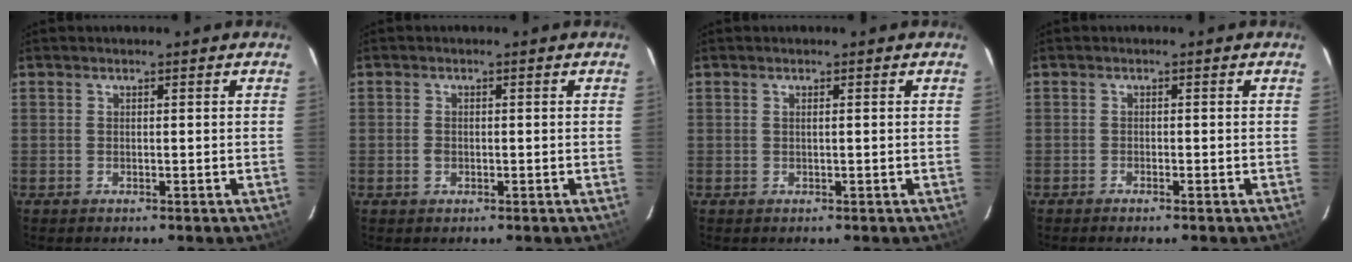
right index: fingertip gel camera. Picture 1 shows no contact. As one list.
[{"total": 1.6, "force": [-0.5, 1.1, 1.0], "torque": [-0.022, 0.002, -0.009]}, {"total": 0.5, "force": [0.1, -0.2, 0.5], "torque": [-0.009, 0.002, 0.000]}, {"total": 0.9, "force": [-0.8, 0.0, 0.4], "torque": [-0.012, 0.001, -0.017]}]